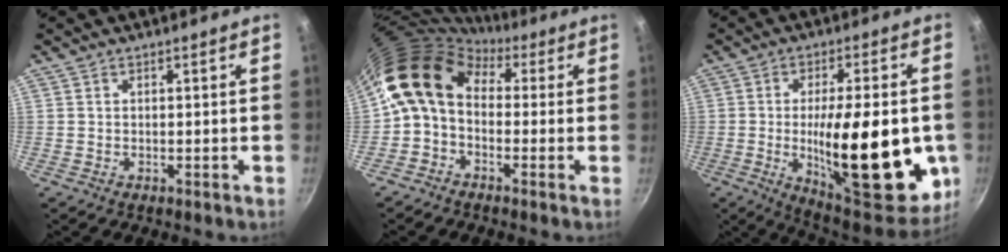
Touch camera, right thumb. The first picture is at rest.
{"total": 11.0, "force": [1.6, 8.0, 7.4], "torque": [-0.122, 0.025, 0.001]}
{"total": 26.2, "force": [-3.9, 9.2, 24.2], "torque": [-0.322, -0.010, -0.048]}